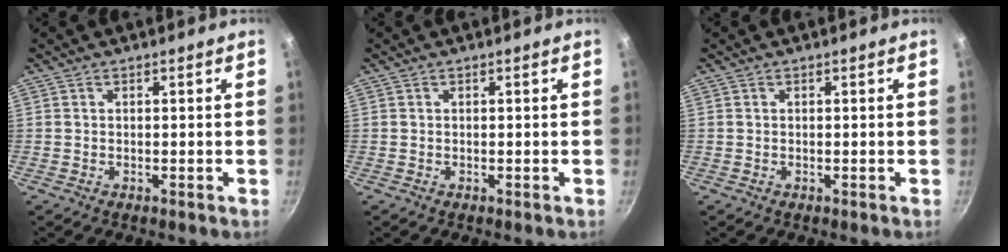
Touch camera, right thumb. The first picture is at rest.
{"total": 0.0}
{"total": 0.0}